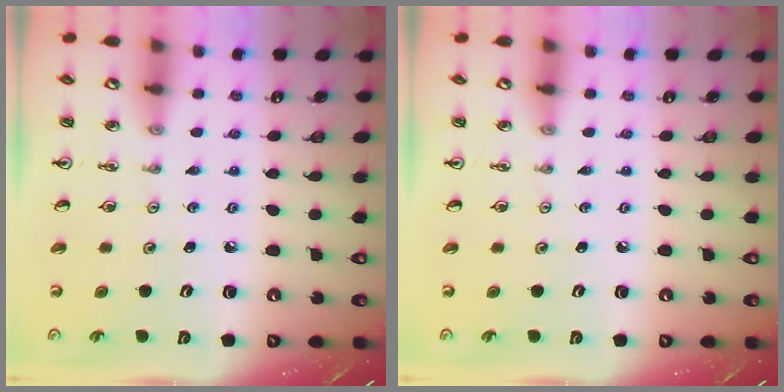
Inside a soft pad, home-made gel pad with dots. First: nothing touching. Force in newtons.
{"total": 0.0}